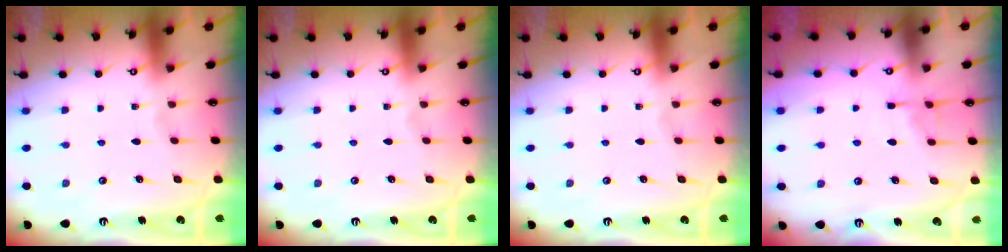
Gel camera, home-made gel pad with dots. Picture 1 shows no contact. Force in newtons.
{"total": 0.0}
{"total": 0.0}
{"total": 5.1, "press": 5.0, "slide": 0.6}